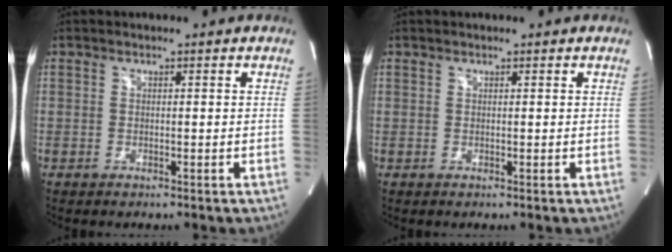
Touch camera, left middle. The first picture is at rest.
{"total": 0.0}